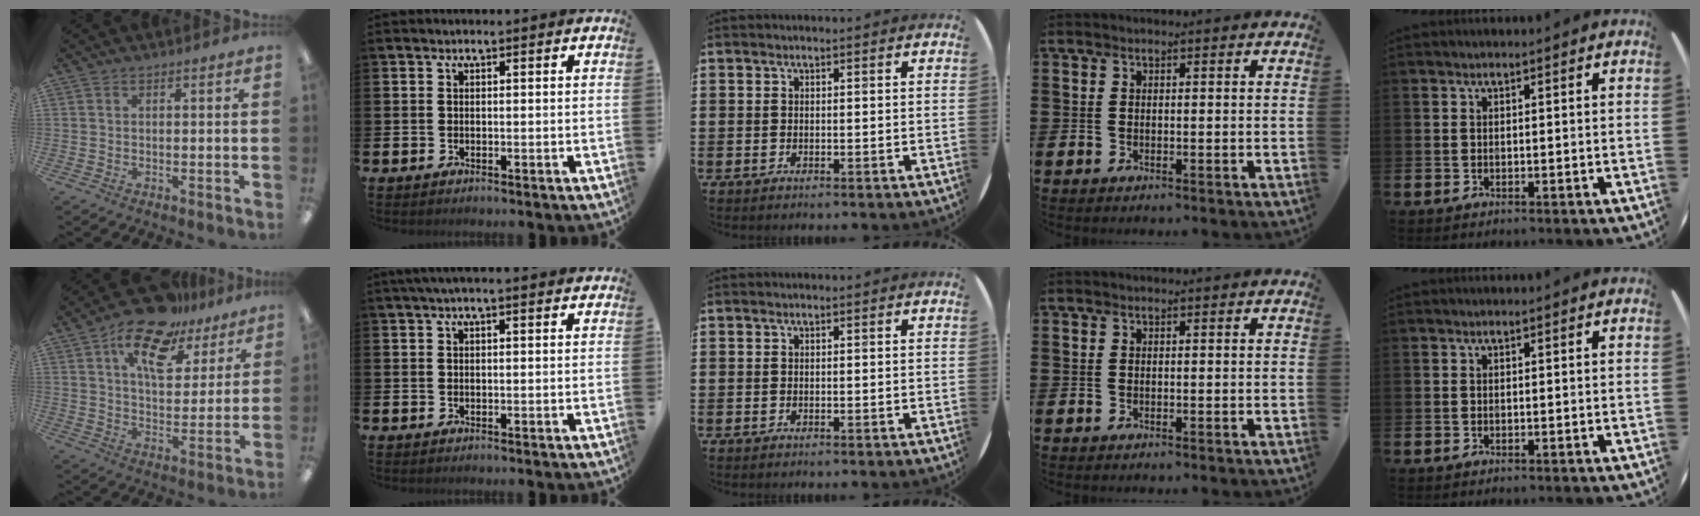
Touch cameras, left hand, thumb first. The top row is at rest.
{"thumb": {"total": 15.7, "force": [10.4, 7.6, 9.0], "torque": [-0.143, -0.050, 0.178]}, "index": {"total": 2.1, "force": [1.6, 0.1, 1.3], "torque": [-0.024, 0.003, 0.028]}}